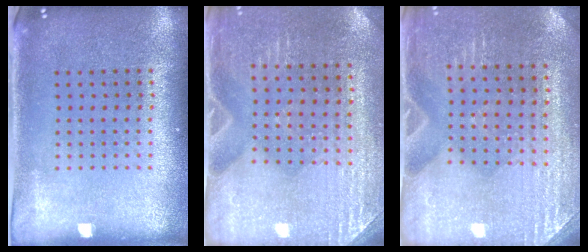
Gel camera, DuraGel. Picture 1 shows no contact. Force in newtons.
{"total": 3.0, "press": 2.9, "slide": 0.6}
{"total": 2.9, "press": 2.9, "slide": 0.4}